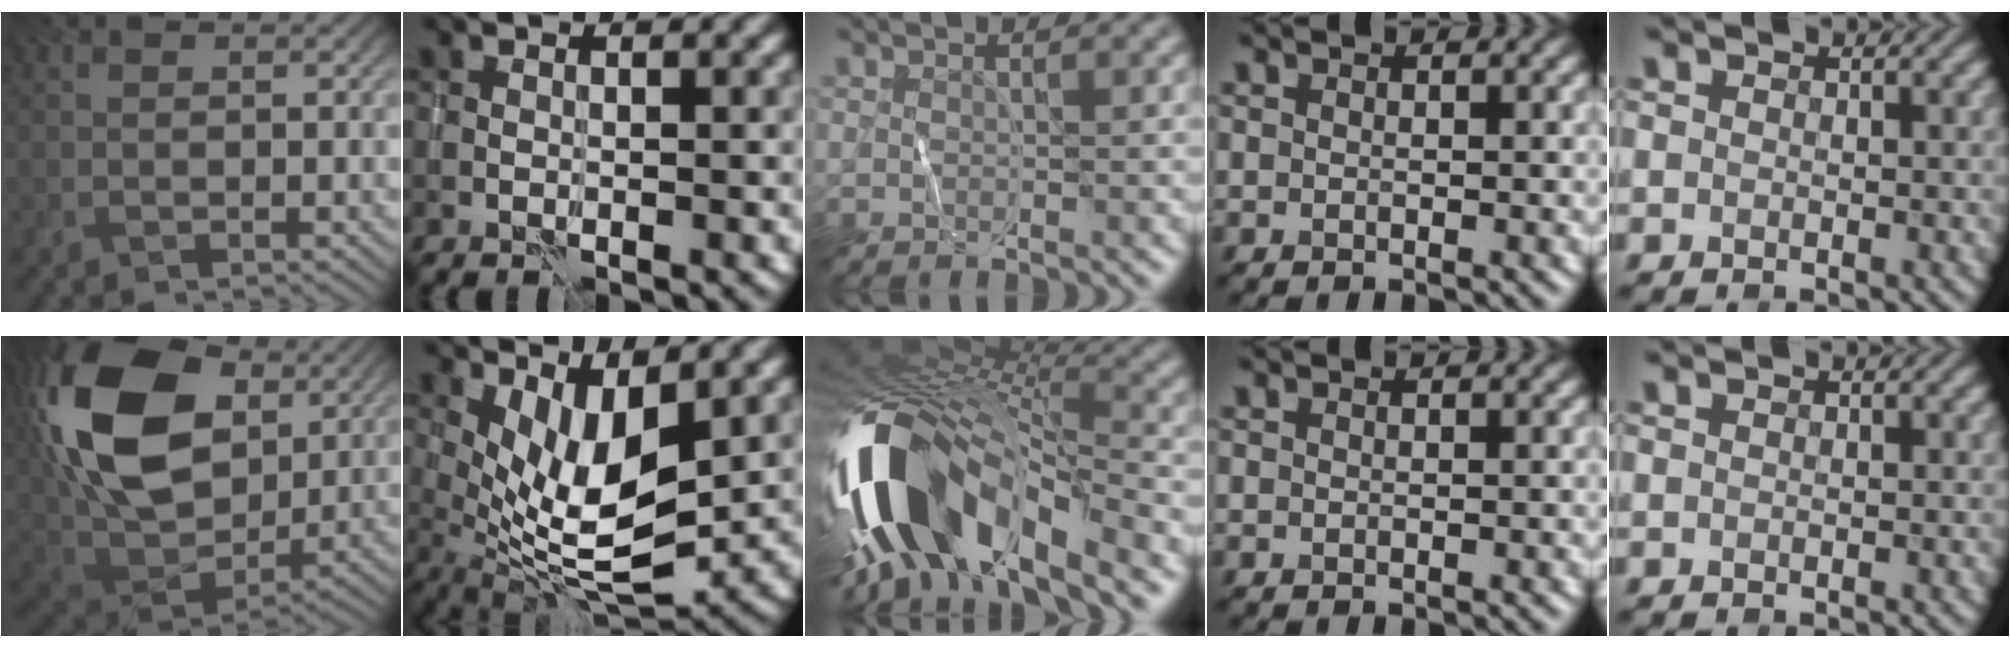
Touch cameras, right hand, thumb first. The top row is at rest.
{"thumb": {"total": 20.4, "force": [7.0, 12.8, 14.2], "torque": [-0.339, 0.030, 0.124]}, "index": {"total": 7.8, "force": [1.5, 2.9, 7.1], "torque": [-0.137, -0.013, 0.030]}, "middle": {"total": 15.2, "force": [-6.6, 6.7, 11.9], "torque": [-0.241, 0.016, -0.126]}}